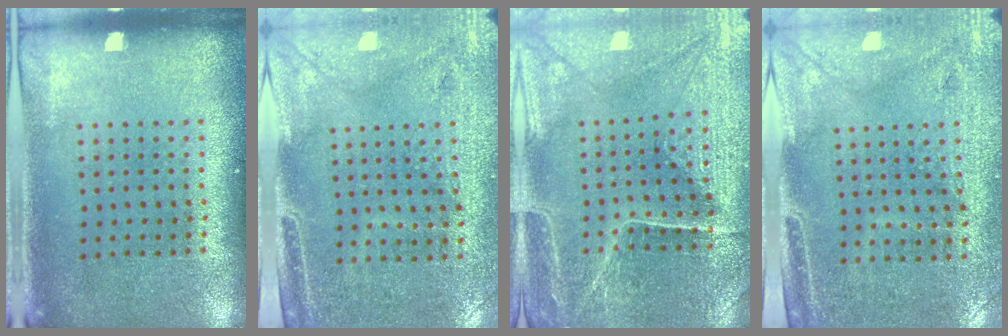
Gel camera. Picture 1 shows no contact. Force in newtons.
{"total": 3.0, "press": 2.5, "slide": 1.5}
{"total": 3.4, "press": 3.4, "slide": 0.4}
{"total": 3.0, "press": 2.5, "slide": 1.5}